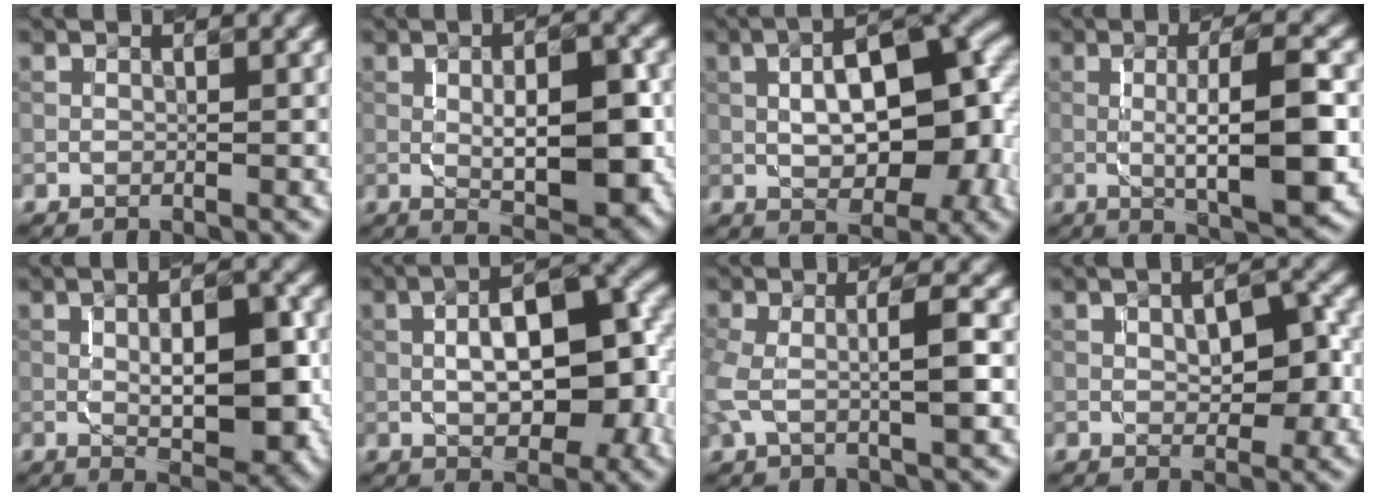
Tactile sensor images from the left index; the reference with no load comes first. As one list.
[{"total": 8.0, "force": [-0.5, 2.6, 7.5], "torque": [-0.104, 0.003, -0.005]}, {"total": 10.9, "force": [0.1, 4.8, 9.7], "torque": [-0.141, 0.013, 0.002]}, {"total": 8.7, "force": [-0.8, 1.9, 8.4], "torque": [-0.123, 0.005, -0.014]}, {"total": 7.5, "force": [-0.2, 2.7, 7.0], "torque": [-0.095, 0.003, 0.000]}, {"total": 9.6, "force": [-0.2, 4.1, 8.7], "torque": [-0.126, 0.014, -0.005]}, {"total": 4.8, "force": [-0.2, 1.5, 4.6], "torque": [-0.101, 0.002, -0.007]}, {"total": 4.8, "force": [0.1, 2.3, 4.2], "torque": [-0.060, 0.004, 0.004]}]